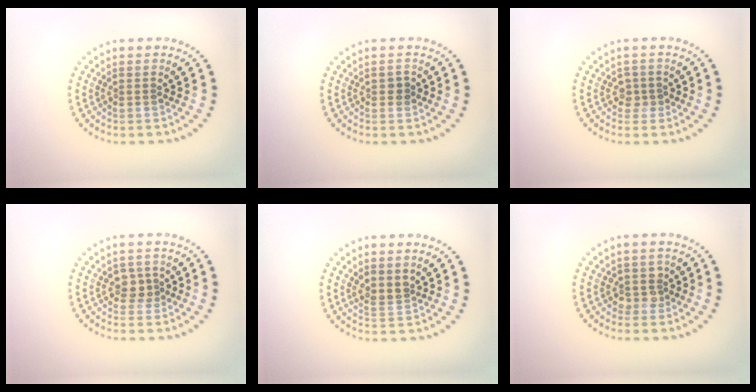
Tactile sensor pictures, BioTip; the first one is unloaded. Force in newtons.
{"total": 0.9, "press": 0.9, "slide": 0.2}
{"total": 1.4, "press": 1.1, "slide": 0.9}
{"total": 1.8, "press": 1.5, "slide": 0.9}
{"total": 1.8, "press": 1.4, "slide": 1.2}
{"total": 1.6, "press": 1.5, "slide": 0.7}